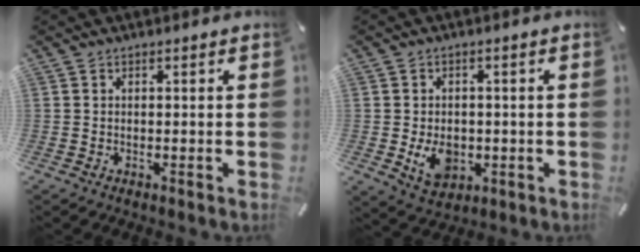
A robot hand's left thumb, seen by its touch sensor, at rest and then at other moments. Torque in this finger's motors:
{"motor_torque": [-0.26, 0.53, 0.12, 0.02, 0.06]}